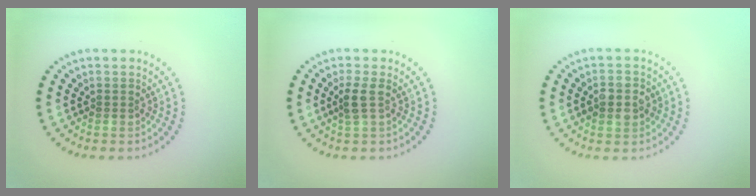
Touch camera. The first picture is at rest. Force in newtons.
{"total": 1.8, "press": 1.6, "slide": 0.9}
{"total": 2.7, "press": 2.7, "slide": 0.1}